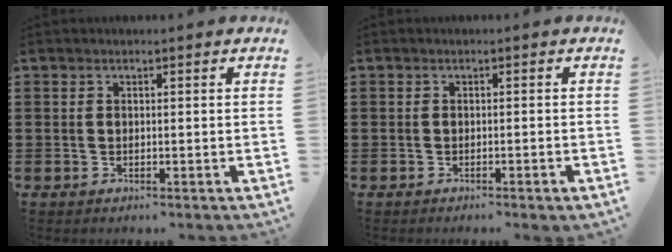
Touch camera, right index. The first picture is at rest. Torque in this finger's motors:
{"motor_torque": [0.29, -0.25, -0.23, -0.03]}